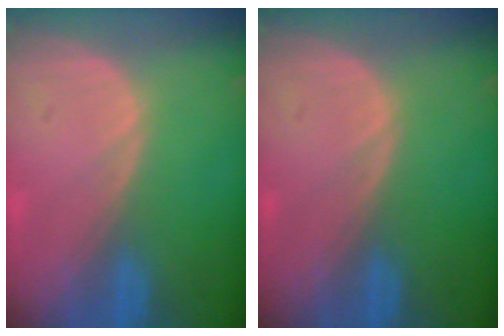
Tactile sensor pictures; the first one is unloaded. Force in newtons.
{"total": 0.0}